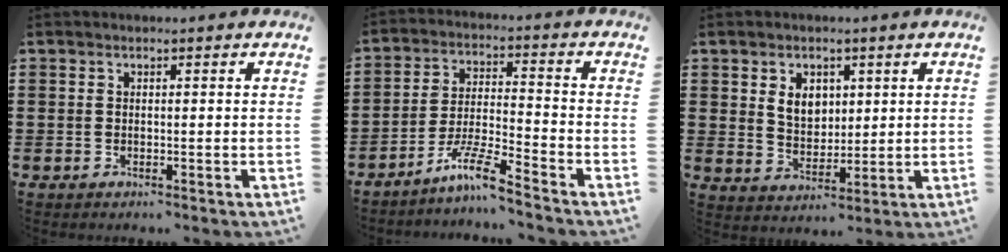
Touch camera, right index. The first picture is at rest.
{"total": 7.6, "force": [-6.0, 0.0, 4.6], "torque": [-0.102, -0.006, -0.120]}
{"total": 4.8, "force": [1.7, 3.5, 2.8], "torque": [-0.059, 0.008, 0.027]}